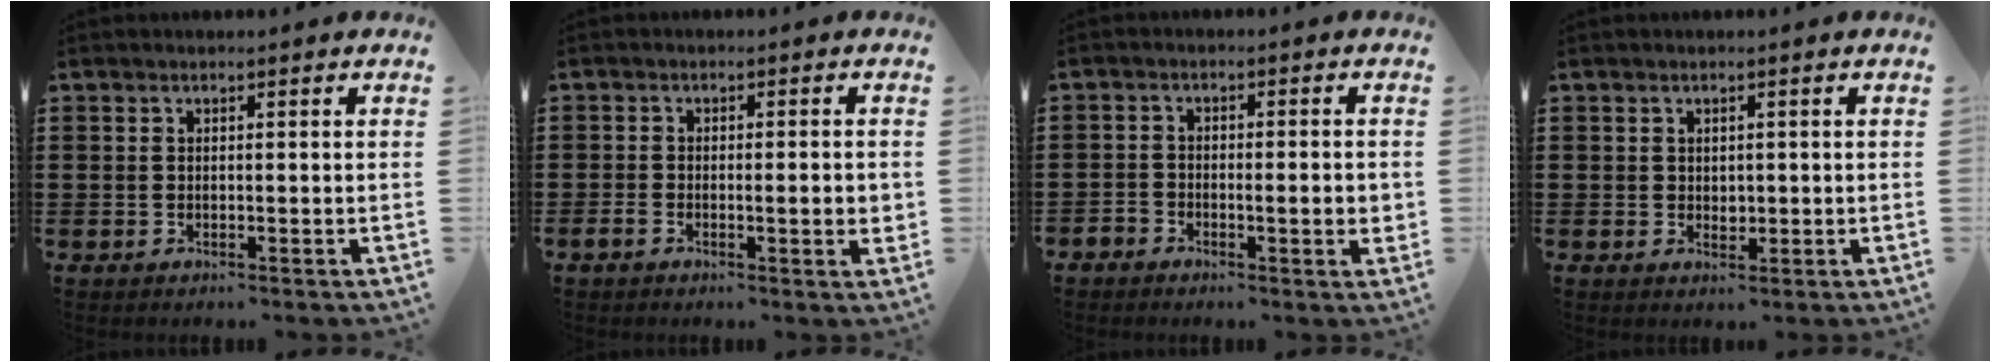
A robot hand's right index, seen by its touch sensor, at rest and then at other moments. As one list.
[{"total": 3.5, "force": [-0.9, 0.9, 3.3], "torque": [-0.051, 0.000, -0.017]}, {"total": 3.2, "force": [-1.3, 1.2, 2.7], "torque": [-0.045, 0.001, -0.026]}, {"total": 1.2, "force": [0.4, 1.0, 0.5], "torque": [-0.013, 0.005, 0.007]}]